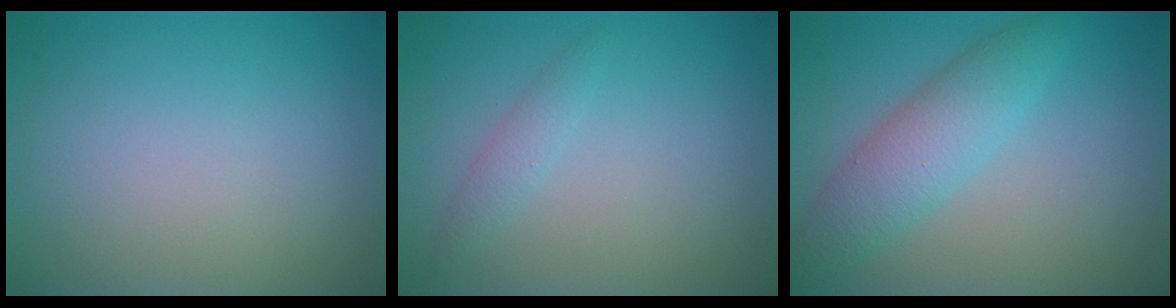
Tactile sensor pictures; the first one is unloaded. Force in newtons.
{"total": 1.2, "press": 1.2, "slide": 0.1}
{"total": 4.4, "press": 4.4, "slide": 0.2}